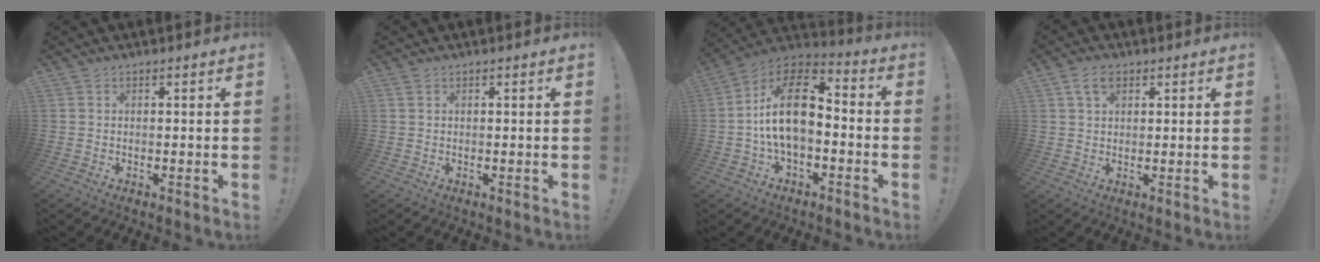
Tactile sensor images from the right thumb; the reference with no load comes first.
{"total": 0.6, "force": [0.4, 0.3, 0.4], "torque": [-0.015, 0.005, 0.008]}
{"total": 16.3, "force": [-0.4, 9.5, 13.2], "torque": [-0.230, 0.018, -0.002]}
{"total": 4.7, "force": [2.4, 2.9, 2.9], "torque": [-0.050, -0.001, 0.045]}